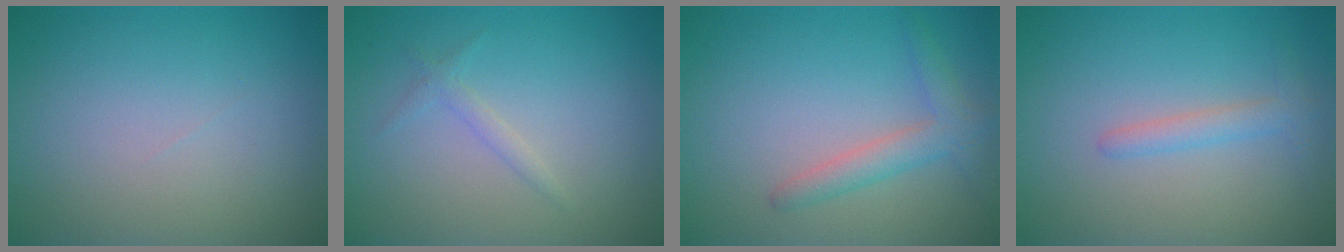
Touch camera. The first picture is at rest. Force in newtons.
{"total": 1.1, "press": 1.1, "slide": 0.1}
{"total": 2.6, "press": 2.5, "slide": 0.1}
{"total": 1.7, "press": 1.7, "slide": 0.1}